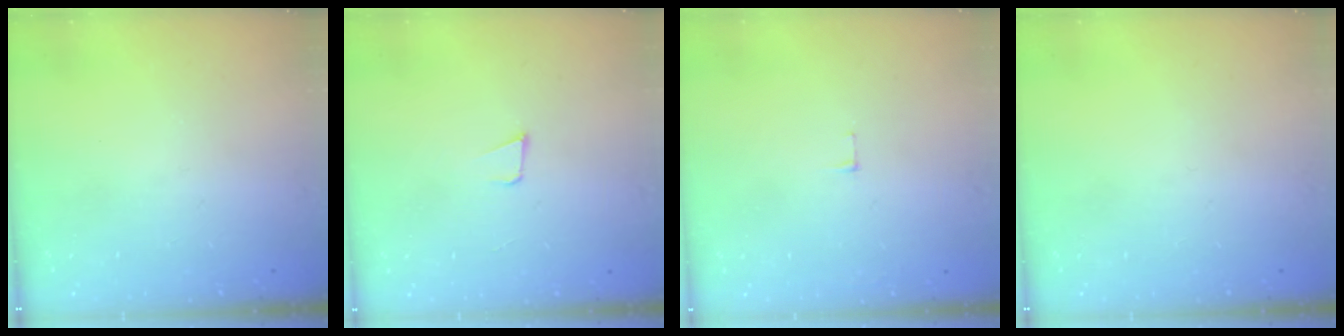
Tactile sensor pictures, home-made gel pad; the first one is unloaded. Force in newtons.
{"total": 3.2, "press": 1.9, "slide": 2.6}
{"total": 3.8, "press": 3.8, "slide": 0.3}
{"total": 0.0}